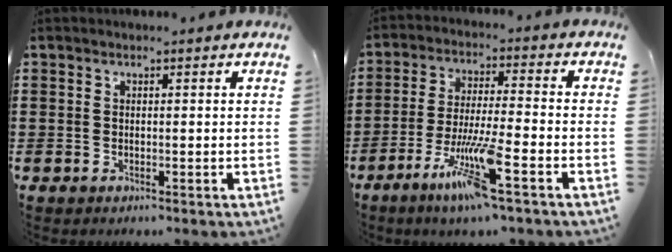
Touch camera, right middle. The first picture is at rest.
{"total": 9.5, "force": [-5.4, 0.5, 7.8], "torque": [-0.157, -0.009, -0.102]}